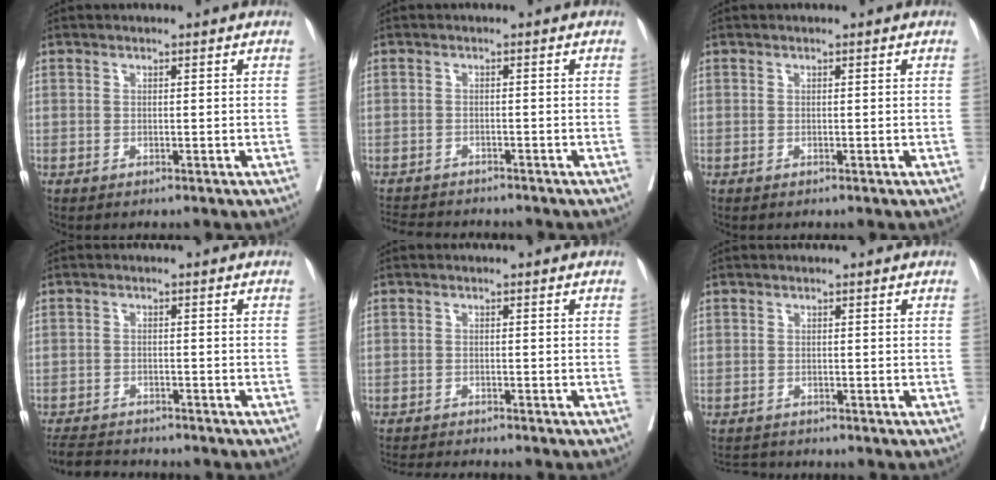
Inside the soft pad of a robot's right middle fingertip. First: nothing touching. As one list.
[{"total": 6.8, "force": [-6.4, 1.1, 1.9], "torque": [-0.025, -0.005, -0.096]}, {"total": 0.0}, {"total": 5.6, "force": [-5.3, 0.8, 1.4], "torque": [-0.017, -0.014, -0.088]}, {"total": 4.2, "force": [-4.0, -0.5, 1.2], "torque": [-0.012, -0.013, -0.065]}, {"total": 1.0, "force": [-0.7, 0.5, -0.5], "torque": [-0.001, -0.004, -0.014]}]